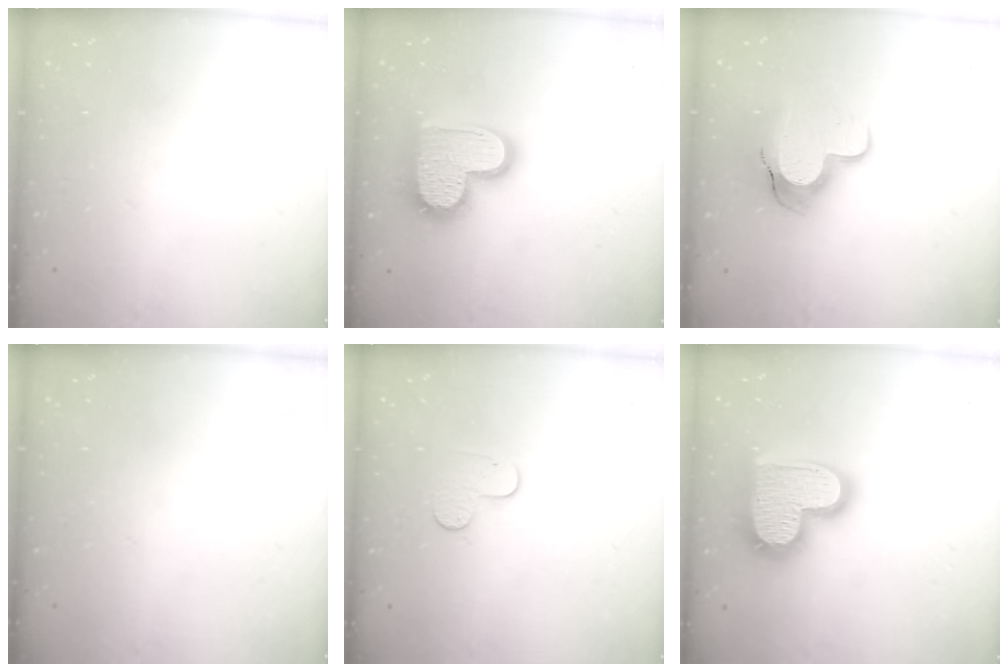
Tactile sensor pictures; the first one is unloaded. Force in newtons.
{"total": 16.0, "press": 16.0, "slide": 1.1}
{"total": 11.8, "press": 11.7, "slide": 1.0}
{"total": 0.0}
{"total": 5.9, "press": 5.9, "slide": 0.4}
{"total": 19.5, "press": 19.5, "slide": 1.5}